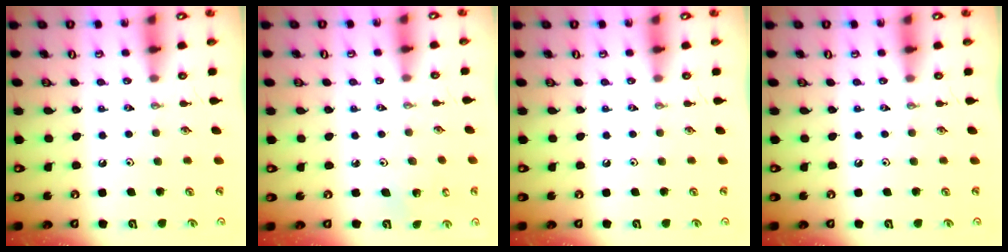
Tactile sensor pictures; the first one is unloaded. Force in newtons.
{"total": 2.2, "press": 2.2, "slide": 0.2}
{"total": 0.0}
{"total": 0.0}